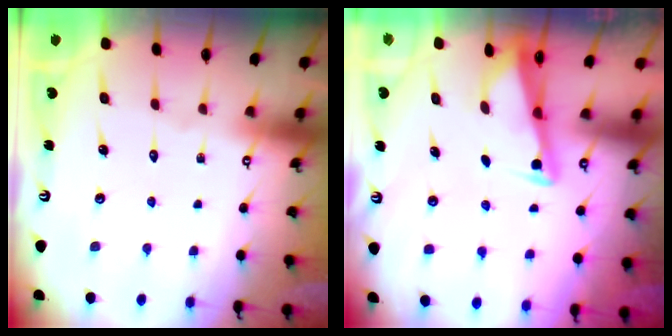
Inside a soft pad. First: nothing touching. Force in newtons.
{"total": 3.0, "press": 3.0, "slide": 0.3}